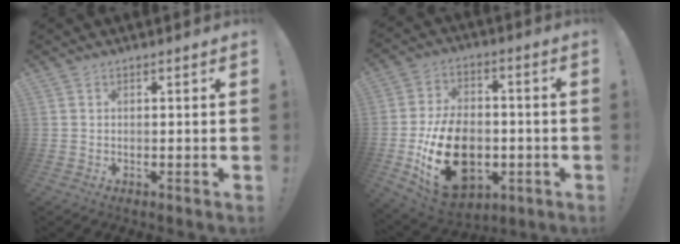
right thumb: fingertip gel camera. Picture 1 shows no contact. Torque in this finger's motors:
{"motor_torque": [2.77, 2.24, 1.55, -1.22, 0.19]}